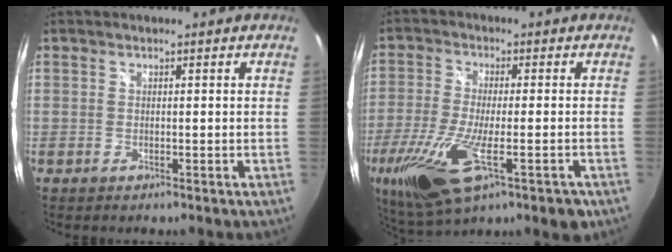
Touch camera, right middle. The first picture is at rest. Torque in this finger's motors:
{"motor_torque": [1.21, -0.92, 0.74, 0.21]}